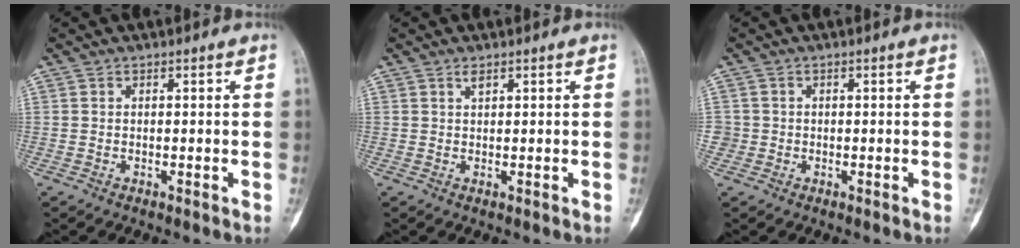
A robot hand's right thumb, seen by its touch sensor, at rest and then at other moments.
{"total": 1.0, "force": [0.7, 0.3, 0.7], "torque": [-0.008, -0.003, 0.013]}
{"total": 1.8, "force": [-0.4, 1.8, 0.0], "torque": [0.013, 0.008, -0.011]}